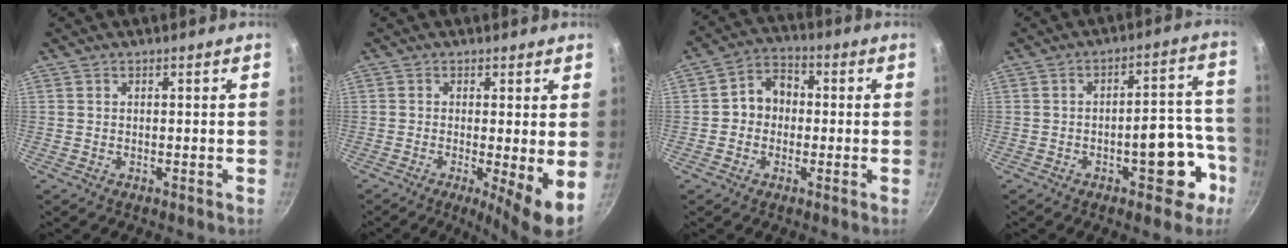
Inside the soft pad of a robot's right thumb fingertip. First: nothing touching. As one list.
[{"total": 7.3, "force": [-0.8, 1.0, 7.2], "torque": [-0.105, -0.016, -0.012]}, {"total": 7.1, "force": [-0.2, 5.9, 3.8], "torque": [-0.027, 0.020, -0.017]}, {"total": 10.7, "force": [-4.6, 5.2, 8.2], "torque": [-0.060, 0.057, -0.052]}]